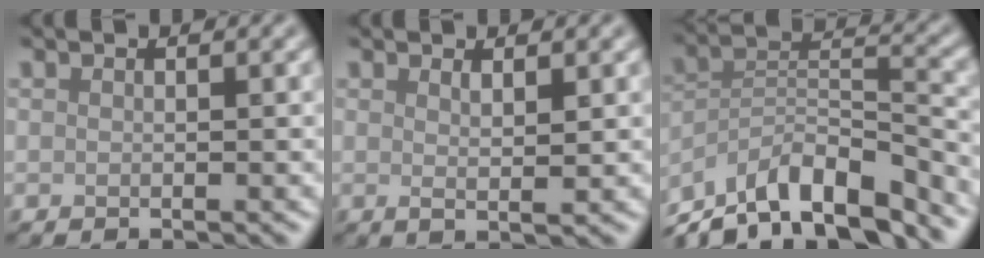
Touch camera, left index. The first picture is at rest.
{"total": 1.5, "force": [0.7, 0.3, 1.3], "torque": [-0.024, -0.005, 0.011]}
{"total": 11.4, "force": [-8.6, 3.9, 6.3], "torque": [-0.112, 0.016, -0.163]}